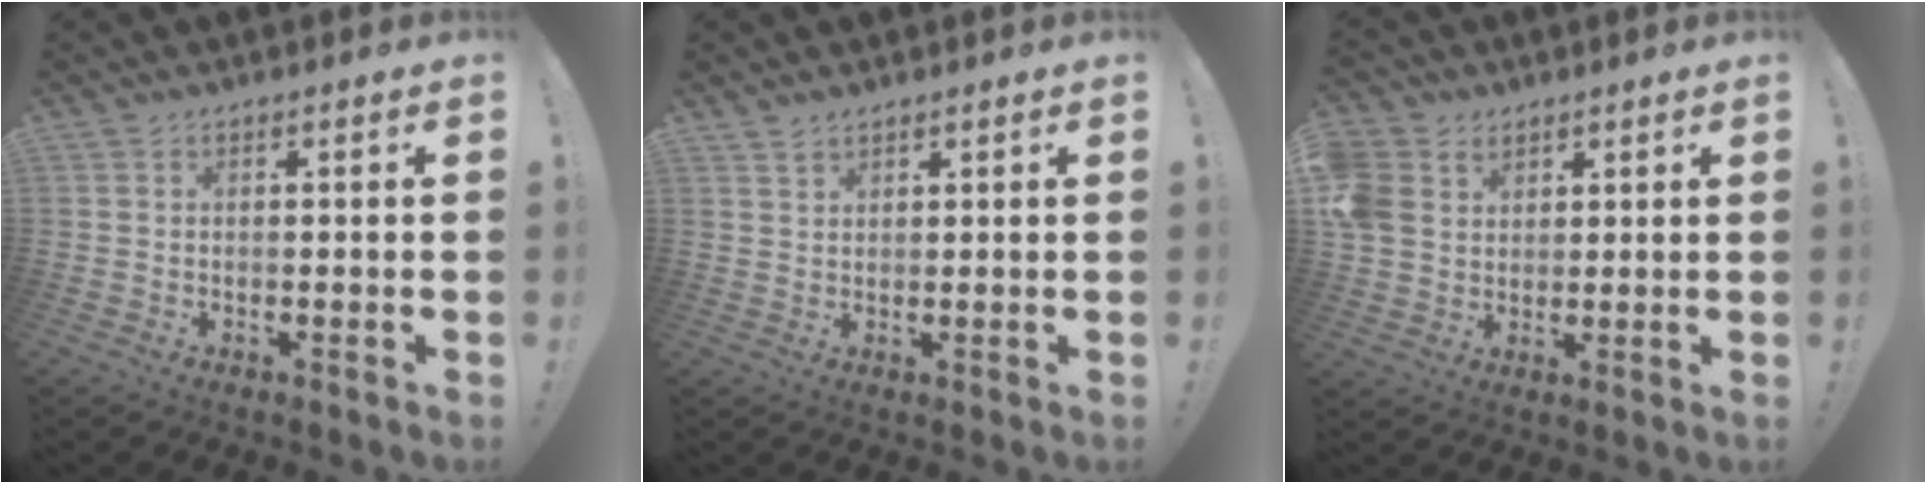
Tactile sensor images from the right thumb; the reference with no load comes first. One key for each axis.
{"total": 2.1, "fx": 2.0, "fy": 0.5, "fz": 0.6, "tx": 0.000, "ty": -0.017, "tz": 0.036}
{"total": 8.5, "fx": 3.4, "fy": 7.1, "fz": 3.2, "tx": -0.070, "ty": -0.013, "tz": 0.069}